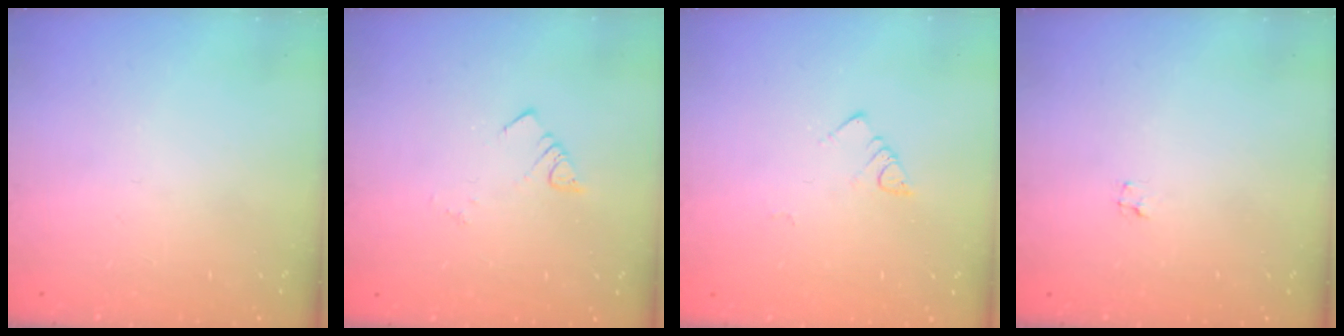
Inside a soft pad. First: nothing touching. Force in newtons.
{"total": 1.9, "press": 1.9, "slide": 0.1}
{"total": 2.7, "press": 2.6, "slide": 0.5}
{"total": 1.2, "press": 1.2, "slide": 0.1}